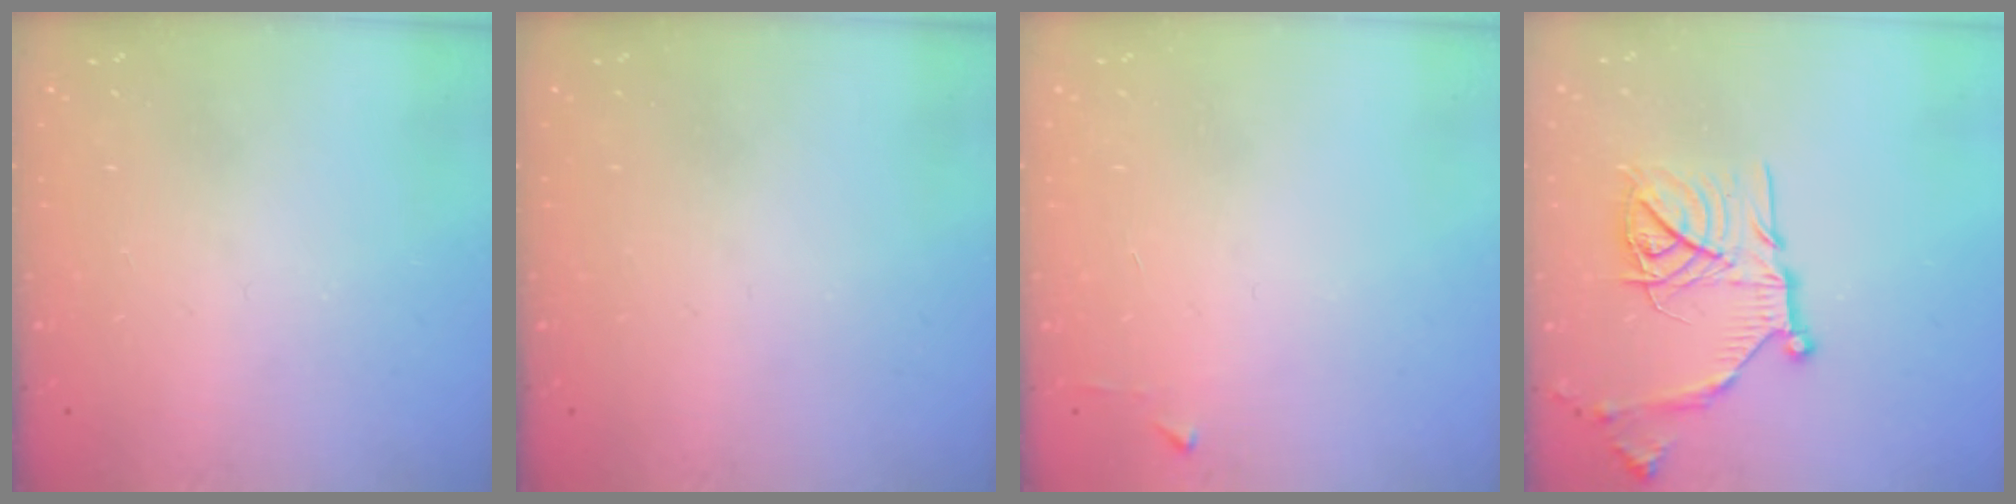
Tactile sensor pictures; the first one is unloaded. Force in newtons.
{"total": 0.0}
{"total": 2.4, "press": 2.4, "slide": 0.3}
{"total": 19.5, "press": 19.4, "slide": 1.7}